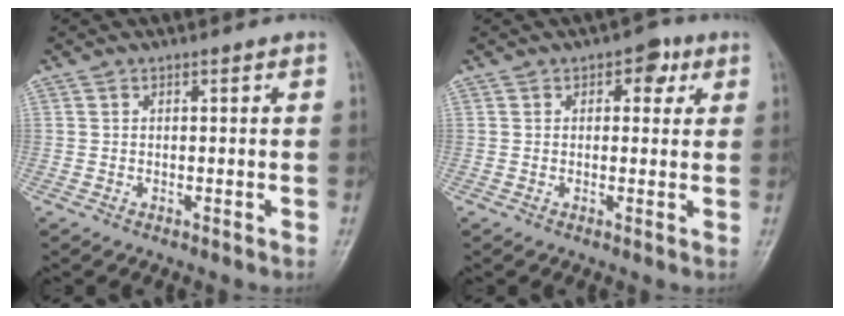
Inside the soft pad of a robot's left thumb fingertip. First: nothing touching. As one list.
[{"total": 4.2, "force": [1.8, 2.7, 2.7], "torque": [-0.009, 0.000, 0.016]}]